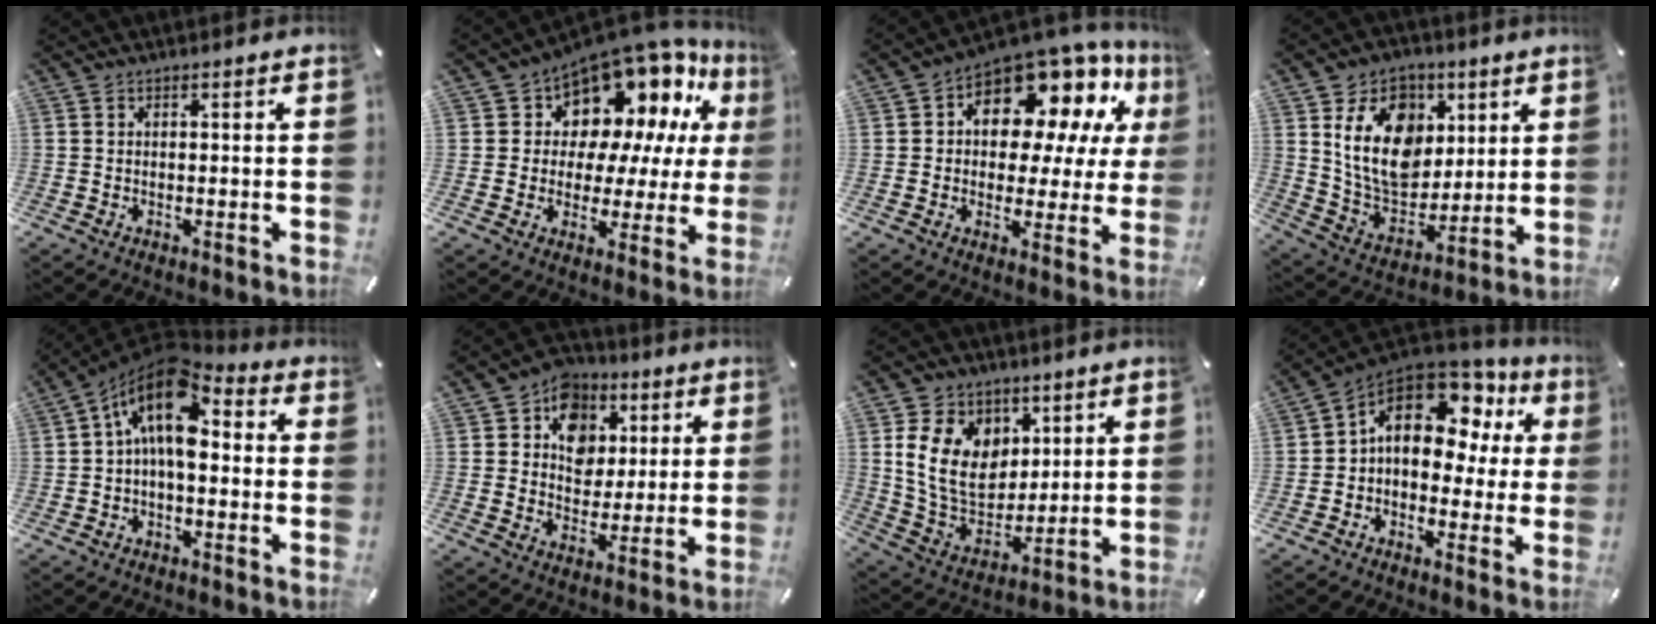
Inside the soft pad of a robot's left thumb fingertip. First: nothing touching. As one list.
[{"total": 13.4, "force": [10.7, 7.2, 3.7], "torque": [-0.062, -0.106, 0.189]}, {"total": 14.0, "force": [8.5, 8.4, 7.4], "torque": [-0.119, -0.074, 0.151]}, {"total": 16.6, "force": [4.9, 12.7, 9.4], "torque": [-0.177, -0.004, 0.091]}, {"total": 14.4, "force": [3.3, 7.7, 11.7], "torque": [-0.219, -0.023, 0.055]}, {"total": 10.6, "force": [3.1, 9.5, 3.6], "torque": [-0.049, -0.020, 0.054]}, {"total": 14.8, "force": [4.5, 11.9, 7.5], "torque": [-0.162, -0.015, 0.091]}, {"total": 13.7, "force": [5.8, 9.0, 8.6], "torque": [-0.136, -0.032, 0.103]}]